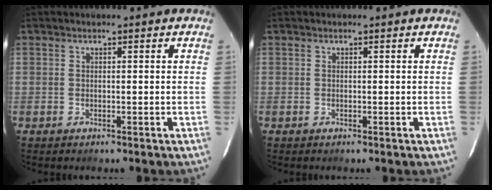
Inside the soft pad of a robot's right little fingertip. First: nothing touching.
{"total": 0.0}